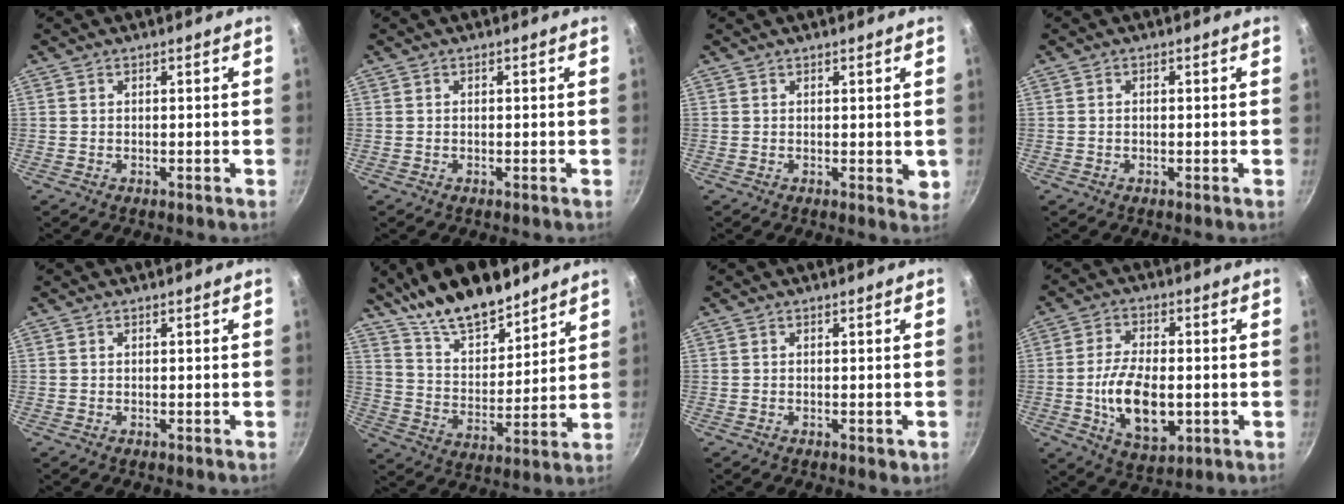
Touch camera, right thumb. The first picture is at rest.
{"total": 0.0}
{"total": 2.4, "force": [1.1, 1.1, 1.8], "torque": [-0.018, -0.003, 0.018]}
{"total": 0.7, "force": [-0.1, 0.4, 0.5], "torque": [-0.008, 0.004, -0.003]}
{"total": 0.0}
{"total": 18.1, "force": [14.0, 6.9, 9.3], "torque": [-0.114, -0.077, 0.243]}
{"total": 1.0, "force": [-0.3, 0.5, 0.8], "torque": [-0.010, -0.002, -0.003]}
{"total": 12.5, "force": [-1.6, 6.8, 10.4], "torque": [-0.180, 0.003, -0.025]}